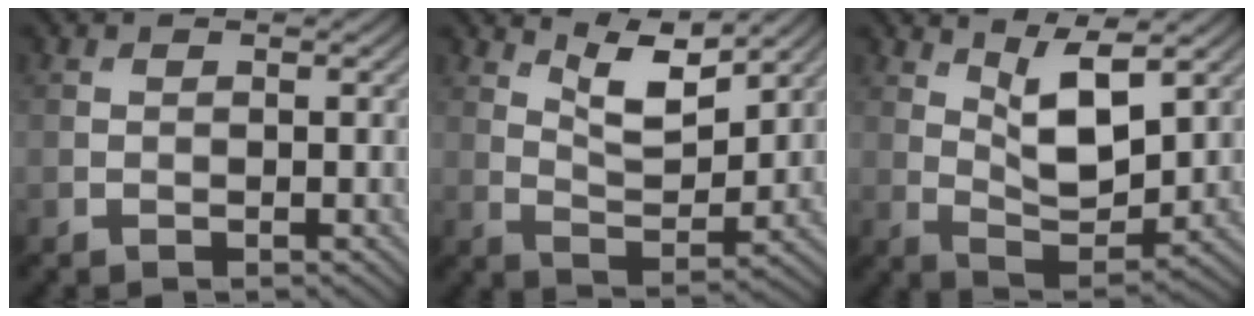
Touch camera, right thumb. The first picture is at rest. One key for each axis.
{"total": 6.8, "fx": 4.8, "fy": 2.1, "fz": 4.5, "tx": -0.091, "ty": -0.010, "tz": 0.091}
{"total": 7.3, "fx": 3.6, "fy": 2.7, "fz": 5.8, "tx": -0.112, "ty": -0.007, "tz": 0.068}